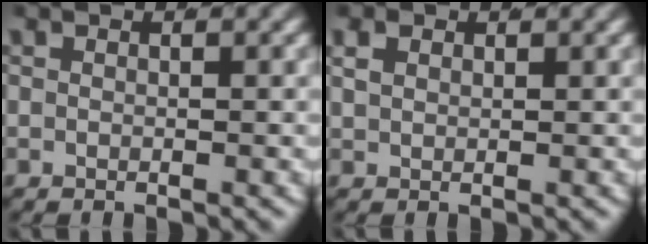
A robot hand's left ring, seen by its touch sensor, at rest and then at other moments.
{"total": 1.2, "force": [0.7, 0.7, 0.7], "torque": [-0.016, -0.006, 0.023]}